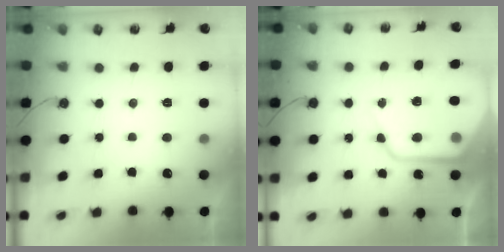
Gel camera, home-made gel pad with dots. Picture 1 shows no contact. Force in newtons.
{"total": 16.9, "press": 16.8, "slide": 1.8}